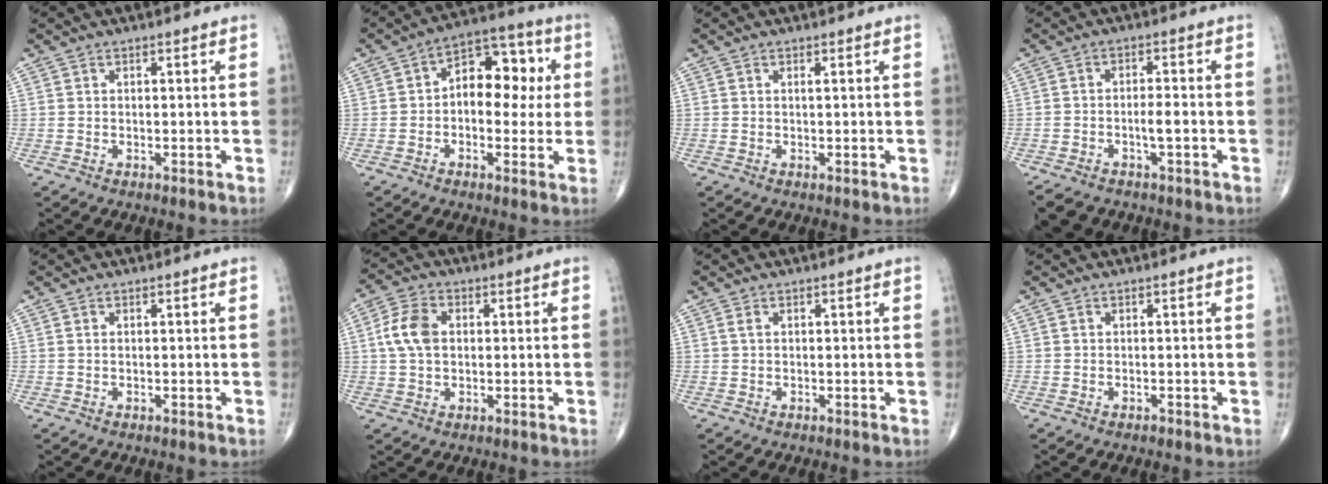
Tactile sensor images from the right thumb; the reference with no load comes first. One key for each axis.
{"total": 12.3, "fx": 1.1, "fy": 7.7, "fz": 9.5, "tx": -0.089, "ty": 0.033, "tz": 0.007}
{"total": 0.0}
{"total": 7.3, "fx": -4.0, "fy": 3.7, "fz": 4.9, "tx": -0.082, "ty": 0.021, "tz": -0.058}
{"total": 0.0}
{"total": 7.2, "fx": 0.8, "fy": 4.9, "fz": 5.3, "tx": -0.106, "ty": 0.013, "tz": 0.010}
{"total": 0.8, "fx": 0.3, "fy": 0.4, "fz": 0.6, "tx": -0.014, "ty": 0.007, "tz": 0.006}
{"total": 0.0}